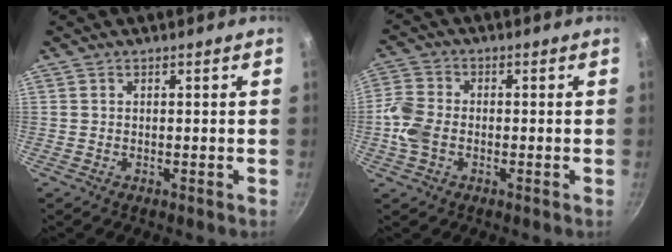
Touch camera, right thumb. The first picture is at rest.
{"total": 6.8, "force": [-1.5, 4.9, 4.5], "torque": [-0.094, 0.012, -0.043]}